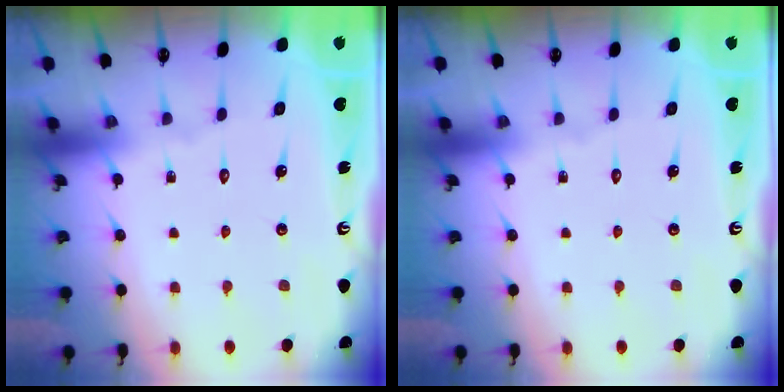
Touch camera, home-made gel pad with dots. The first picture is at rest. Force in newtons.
{"total": 0.0}